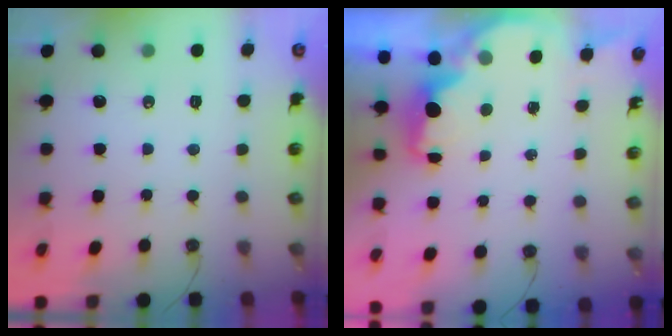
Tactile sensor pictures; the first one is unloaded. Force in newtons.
{"total": 2.1, "press": 2.1, "slide": 0.5}